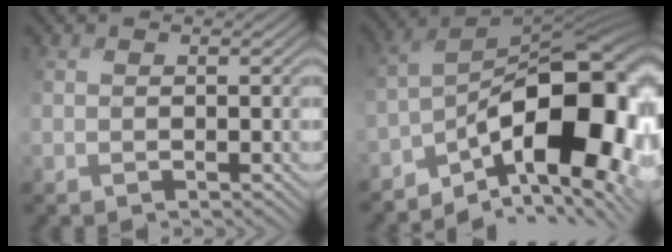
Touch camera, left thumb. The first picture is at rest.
{"total": 14.9, "force": [-5.9, 6.0, 12.3], "torque": [-0.157, 0.002, -0.111]}